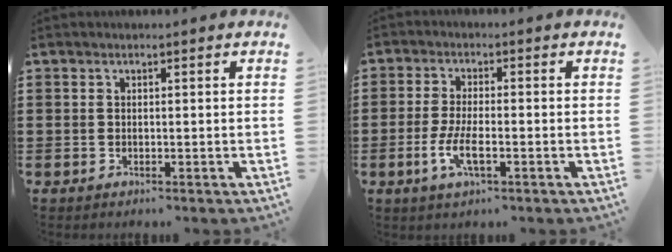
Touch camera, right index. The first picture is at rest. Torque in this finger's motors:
{"motor_torque": [1.98, 0.16, 0.55, 0.16]}